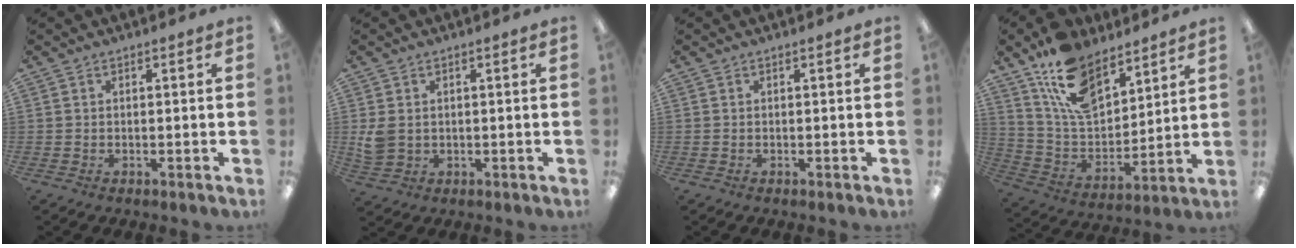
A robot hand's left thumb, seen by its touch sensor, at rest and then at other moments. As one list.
[{"total": 4.0, "force": [0.8, 3.2, 2.3], "torque": [-0.043, -0.002, 0.016]}, {"total": 0.0}, {"total": 16.1, "force": [11.2, 8.0, 8.4], "torque": [-0.174, -0.050, 0.212]}]